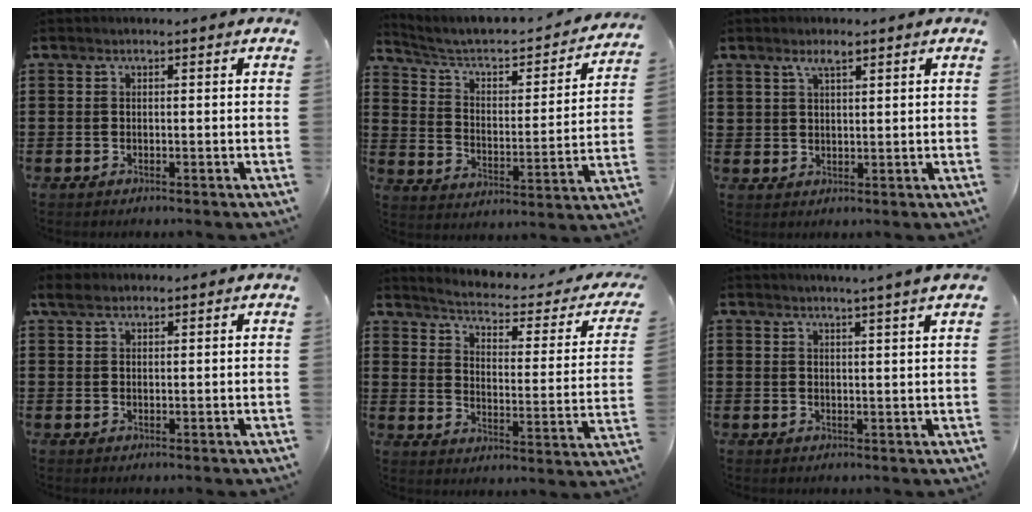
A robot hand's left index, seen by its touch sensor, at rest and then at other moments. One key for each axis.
{"total": 4.5, "fx": 3.5, "fy": 1.8, "fz": 2.2, "tx": -0.065, "ty": -0.028, "tz": 0.050}
{"total": 2.6, "fx": 1.9, "fy": 1.2, "fz": 1.3, "tx": -0.030, "ty": 0.005, "tz": 0.035}
{"total": 2.4, "fx": 1.7, "fy": 1.0, "fz": 1.4, "tx": -0.032, "ty": 0.005, "tz": 0.033}
{"total": 2.7, "fx": 2.1, "fy": 0.2, "fz": 1.6, "tx": -0.050, "ty": -0.026, "tz": 0.025}
{"total": 2.8, "fx": 2.5, "fy": -0.7, "fz": 1.1, "tx": -0.026, "ty": -0.007, "tz": 0.044}